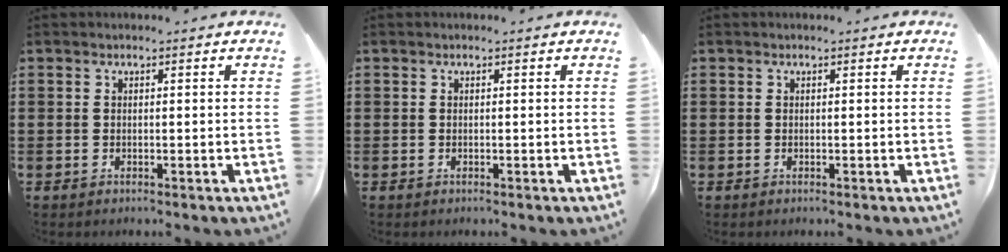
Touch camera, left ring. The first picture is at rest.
{"total": 0.0}
{"total": 0.0}